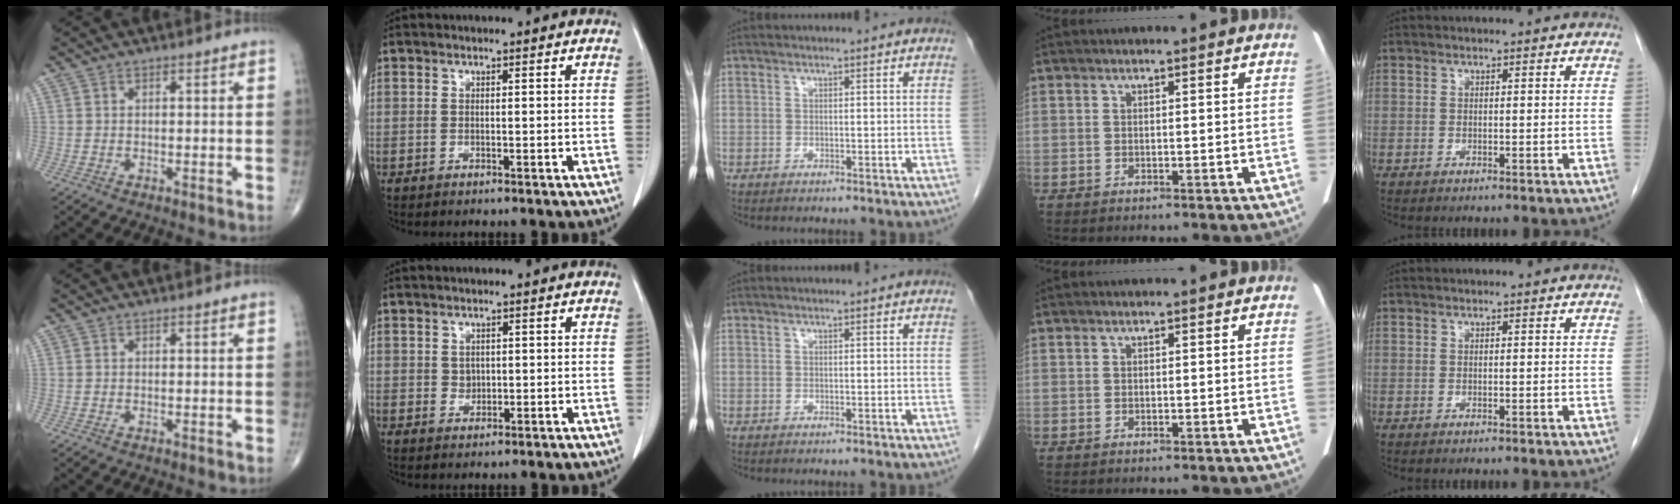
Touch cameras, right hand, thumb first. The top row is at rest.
{"index": {"total": 1.3, "force": [0.2, 1.1, 0.6], "torque": [-0.008, -0.002, 0.007]}}